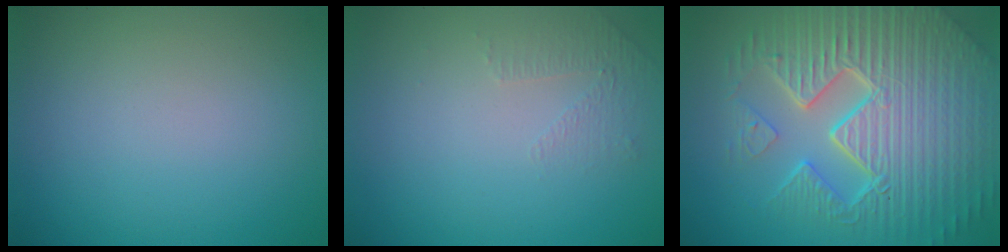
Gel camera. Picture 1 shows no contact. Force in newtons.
{"total": 1.1, "press": 0.6, "slide": 1.0}
{"total": 11.2, "press": 7.2, "slide": 8.6}